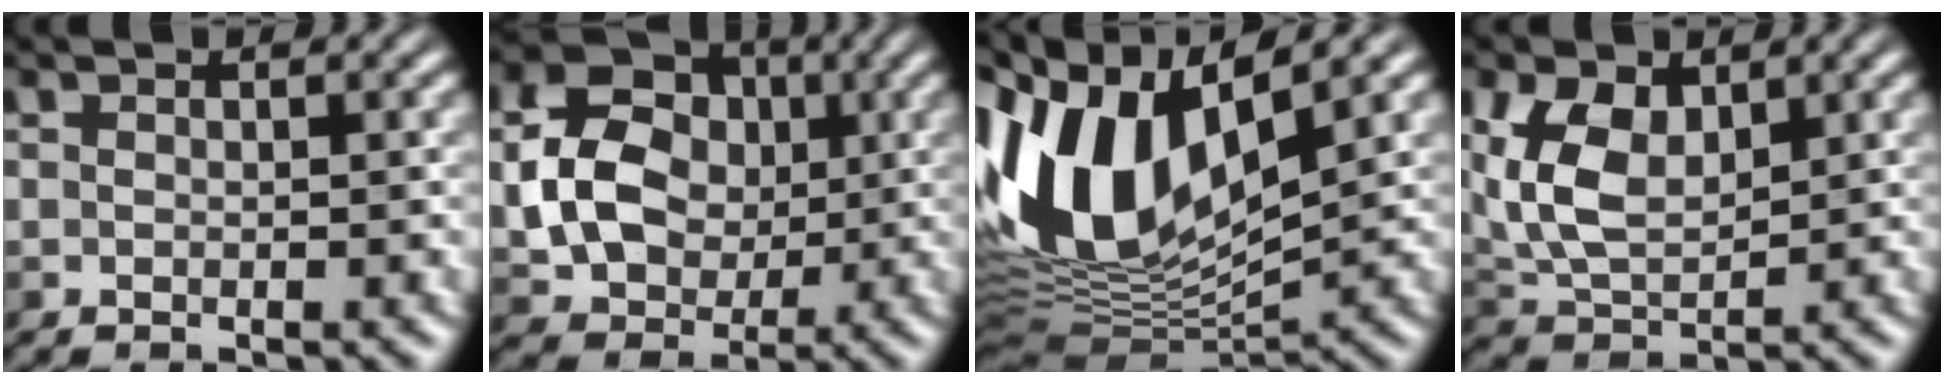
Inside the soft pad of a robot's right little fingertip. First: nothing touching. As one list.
[{"total": 8.4, "force": [-0.4, 6.7, 5.2], "torque": [-0.111, -0.001, -0.013]}, {"total": 12.8, "force": [2.1, 7.0, 10.5], "torque": [-0.222, 0.017, 0.032]}, {"total": 5.4, "force": [1.0, 3.5, 4.0], "torque": [-0.092, -0.005, 0.019]}]